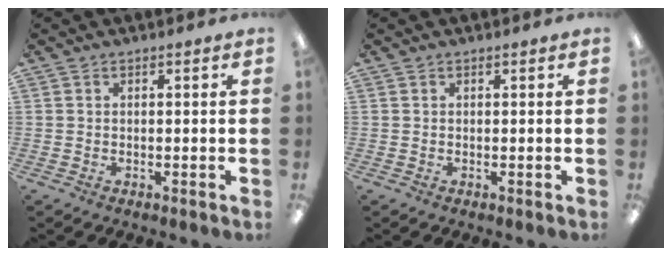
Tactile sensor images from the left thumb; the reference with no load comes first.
{"total": 0.0}